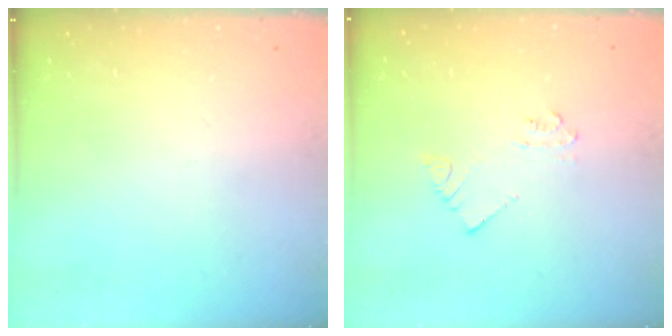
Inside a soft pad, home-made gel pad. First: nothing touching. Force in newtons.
{"total": 2.5, "press": 2.5, "slide": 0.2}